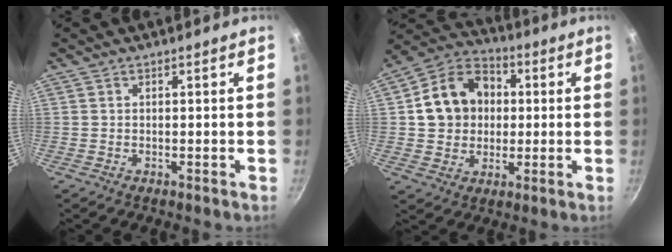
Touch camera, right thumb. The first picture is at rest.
{"total": 14.2, "force": [1.6, 11.8, 7.7], "torque": [-0.106, 0.026, 0.017]}